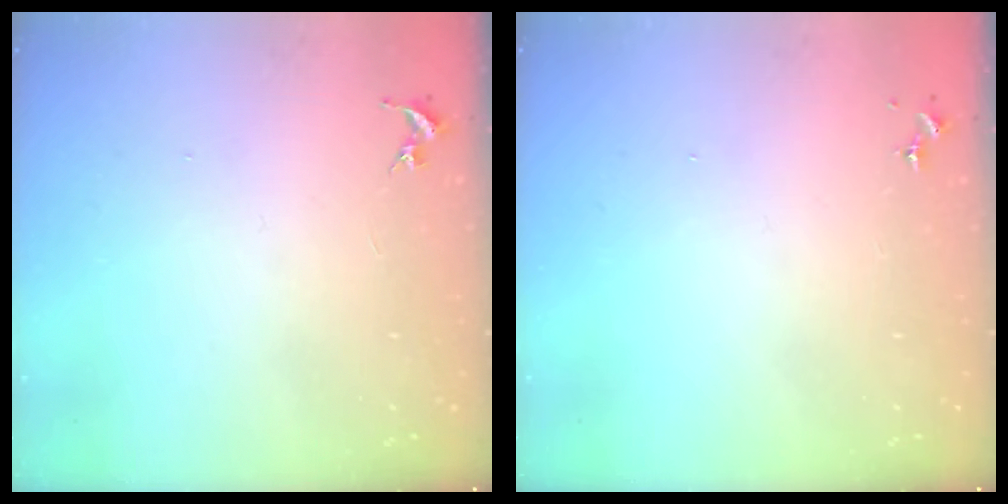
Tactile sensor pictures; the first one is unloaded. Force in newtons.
{"total": 0.0}